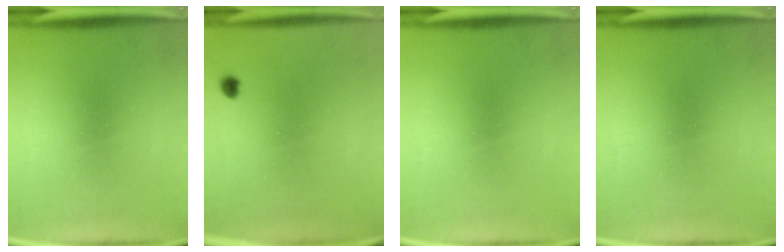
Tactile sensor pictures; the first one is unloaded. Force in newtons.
{"total": 1.1}
{"total": 0.0}
{"total": 0.0}